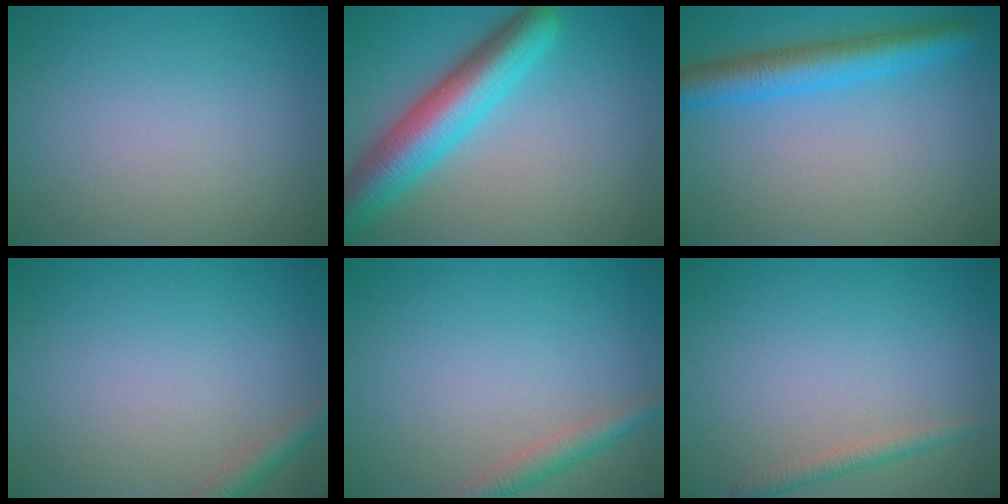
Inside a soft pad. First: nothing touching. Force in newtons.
{"total": 7.5, "press": 7.5, "slide": 0.3}
{"total": 4.9, "press": 4.9, "slide": 0.2}
{"total": 1.6, "press": 1.6, "slide": 0.1}
{"total": 2.4, "press": 2.4, "slide": 0.1}
{"total": 1.4, "press": 1.4, "slide": 0.0}